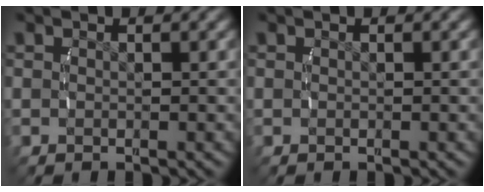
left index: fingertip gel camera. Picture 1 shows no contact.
{"total": 0.0}